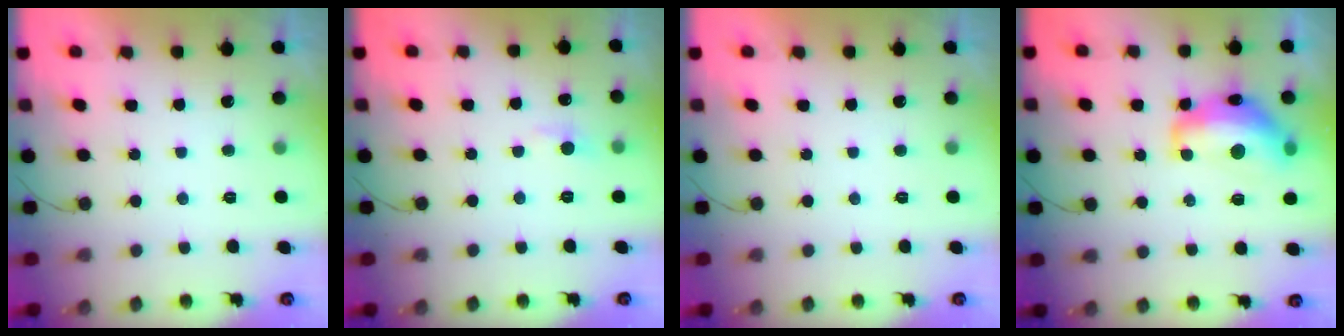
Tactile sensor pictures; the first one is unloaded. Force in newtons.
{"total": 6.3, "press": 6.3, "slide": 0.9}
{"total": 0.0}
{"total": 15.1, "press": 15.1, "slide": 0.8}